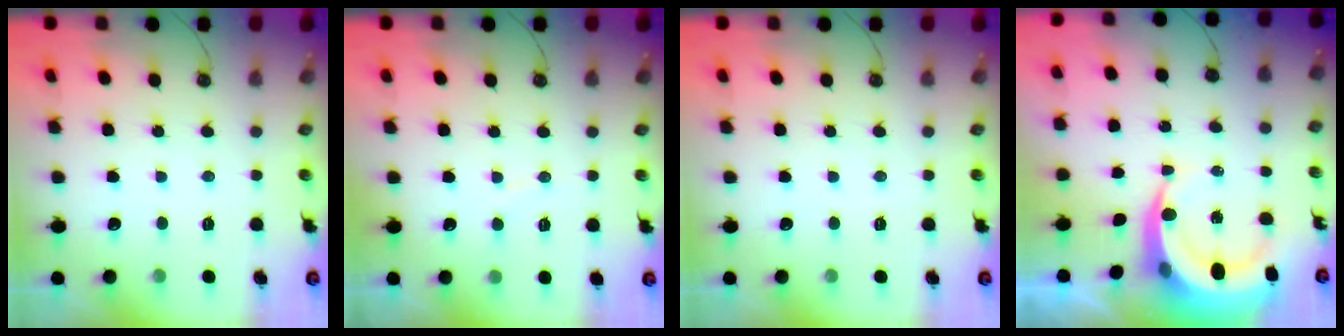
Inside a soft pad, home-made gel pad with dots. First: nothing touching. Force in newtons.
{"total": 3.0, "press": 3.0, "slide": 0.3}
{"total": 0.0}
{"total": 9.2, "press": 9.1, "slide": 1.4}